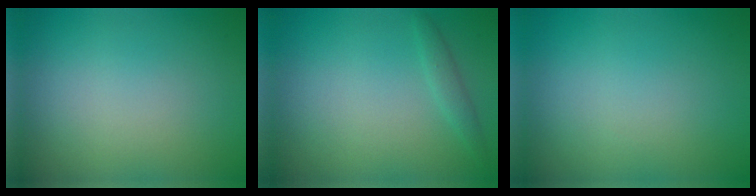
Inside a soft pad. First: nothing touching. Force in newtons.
{"total": 1.0, "press": 1.0, "slide": 0.1}
{"total": 0.0}